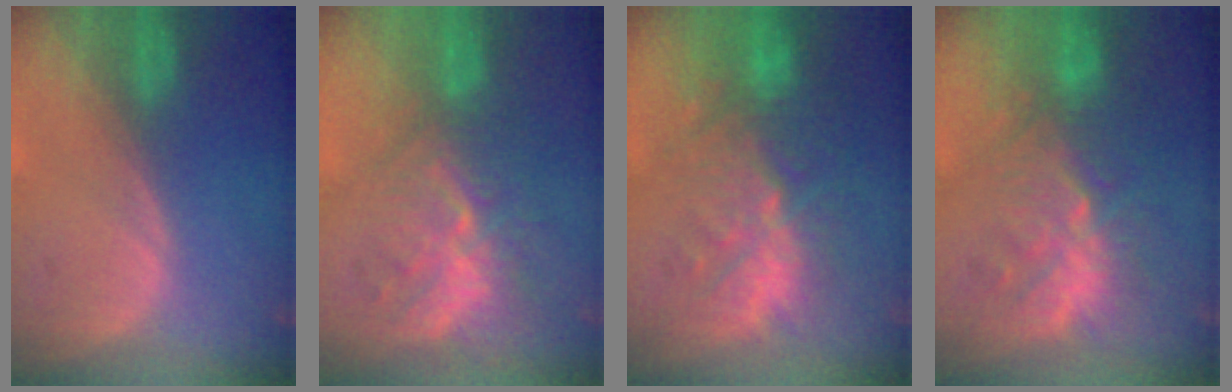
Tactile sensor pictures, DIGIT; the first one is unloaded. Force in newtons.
{"total": 9.9, "press": 8.6, "slide": 4.9}
{"total": 11.1, "press": 9.9, "slide": 5.0}
{"total": 9.1, "press": 8.9, "slide": 1.6}